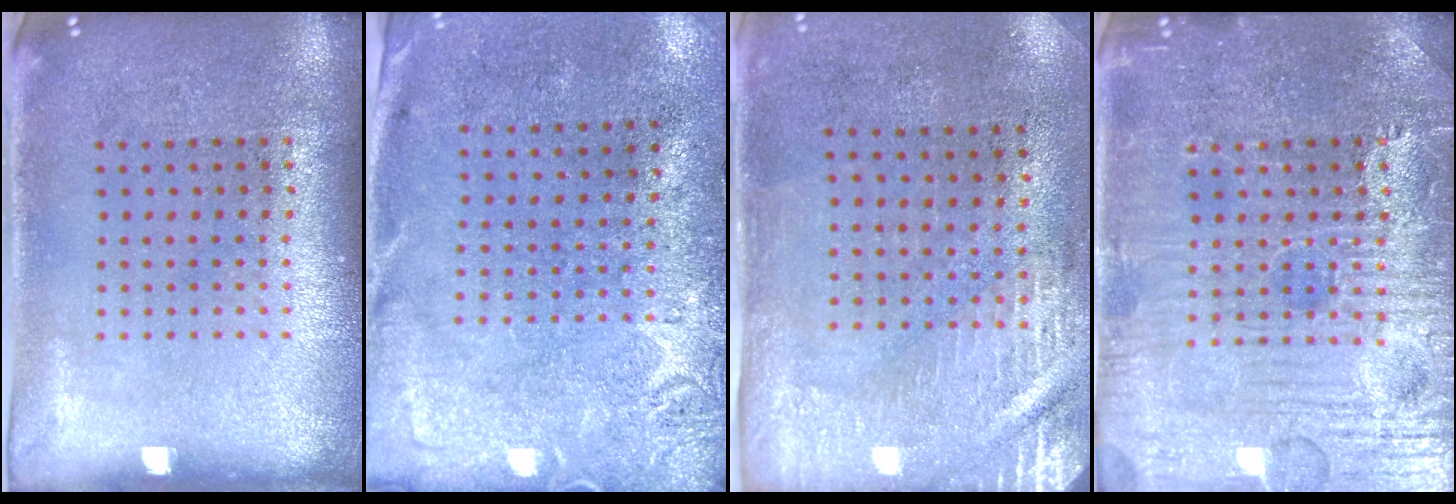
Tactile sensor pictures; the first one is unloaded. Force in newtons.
{"total": 2.8, "press": 2.2, "slide": 1.8}
{"total": 2.9, "press": 2.5, "slide": 1.5}
{"total": 4.7, "press": 4.6, "slide": 0.8}